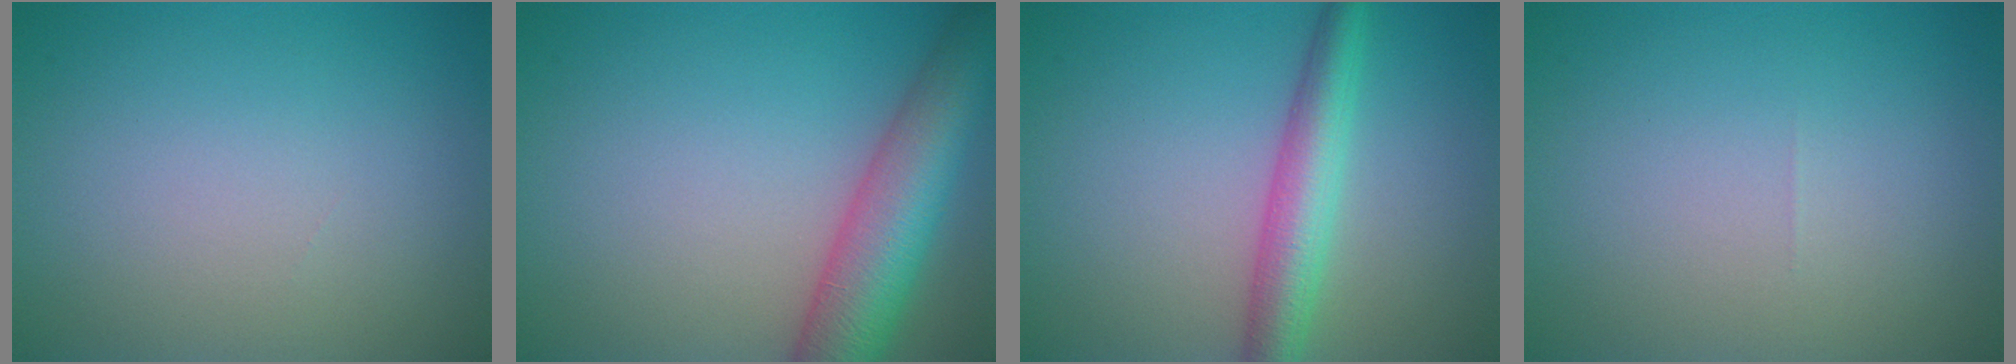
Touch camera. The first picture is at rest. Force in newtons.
{"total": 7.9, "press": 7.9, "slide": 0.4}
{"total": 4.5, "press": 4.5, "slide": 0.1}
{"total": 0.0}